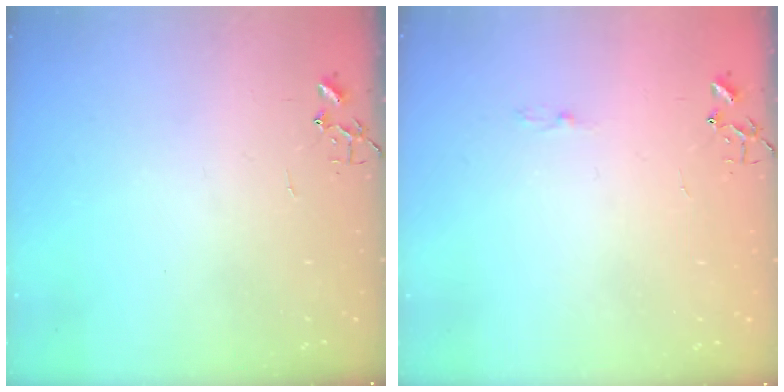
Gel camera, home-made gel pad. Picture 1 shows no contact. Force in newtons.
{"total": 3.1, "press": 3.0, "slide": 0.5}